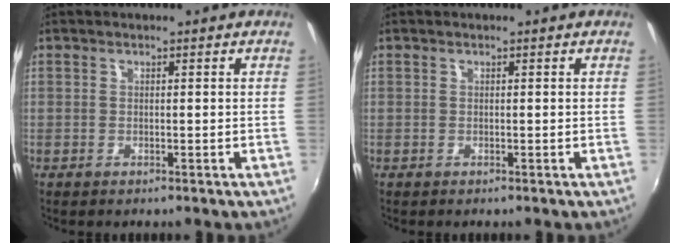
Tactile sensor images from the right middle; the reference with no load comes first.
{"total": 0.0}